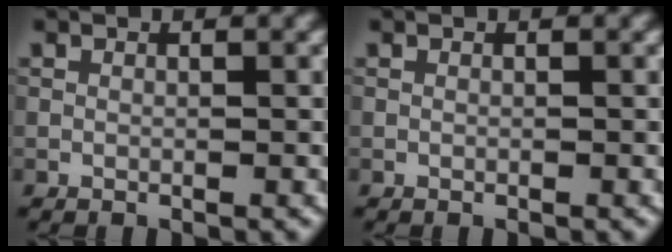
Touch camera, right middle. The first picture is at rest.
{"total": 0.0}